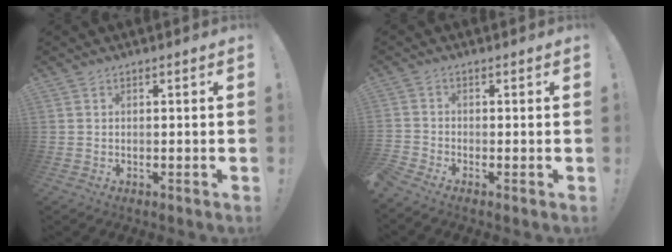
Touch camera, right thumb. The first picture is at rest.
{"total": 1.8, "force": [-0.9, 1.2, 0.9], "torque": [-0.033, 0.002, -0.019]}